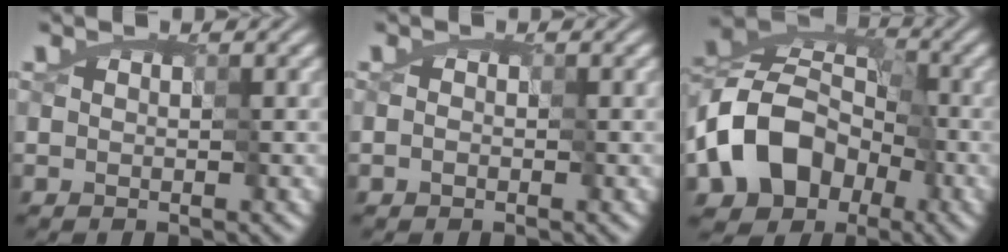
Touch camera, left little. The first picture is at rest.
{"total": 1.7, "force": [0.0, 1.4, 1.1], "torque": [-0.012, 0.014, -0.009]}
{"total": 10.0, "force": [-5.4, 6.9, 4.9], "torque": [-0.087, -0.001, -0.110]}